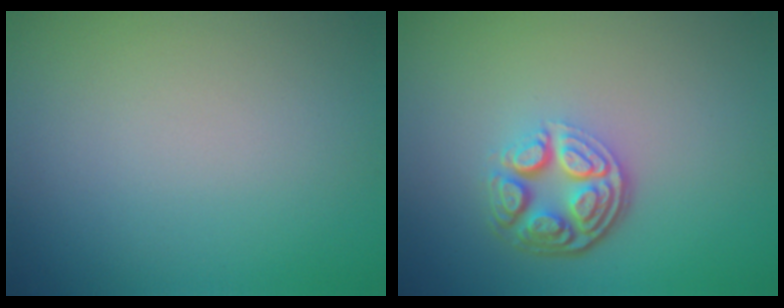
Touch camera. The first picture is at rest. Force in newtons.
{"total": 4.6, "press": 3.5, "slide": 3.1}